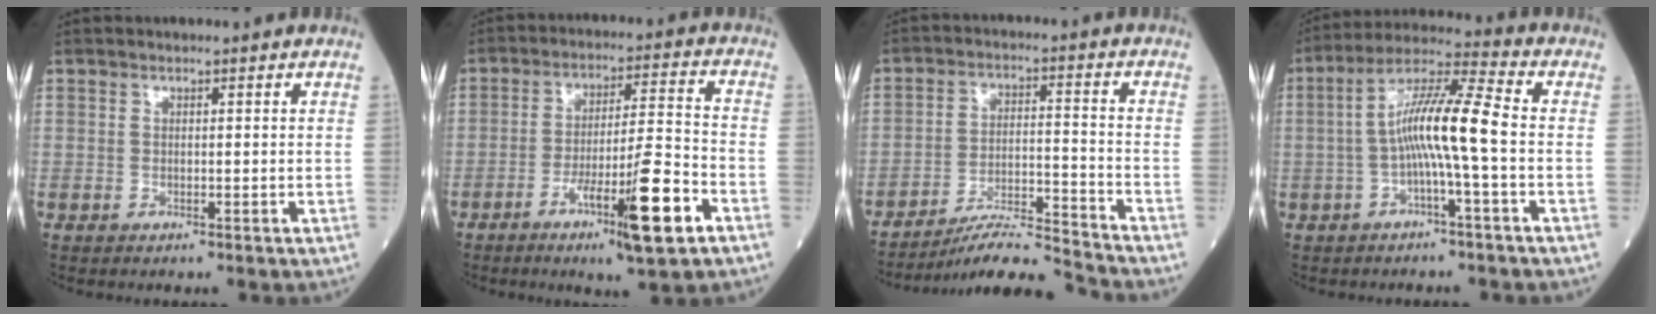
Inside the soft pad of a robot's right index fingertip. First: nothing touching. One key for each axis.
{"total": 12.4, "fx": -5.9, "fy": 0.3, "fz": 10.9, "tx": -0.174, "ty": -0.010, "tz": -0.094}
{"total": 10.1, "fx": -9.7, "fy": -2.2, "fz": 1.8, "tx": -0.027, "ty": 0.006, "tz": -0.173}
{"total": 9.9, "fx": -1.3, "fy": -0.1, "fz": 9.8, "tx": -0.183, "ty": 0.023, "tz": -0.031}